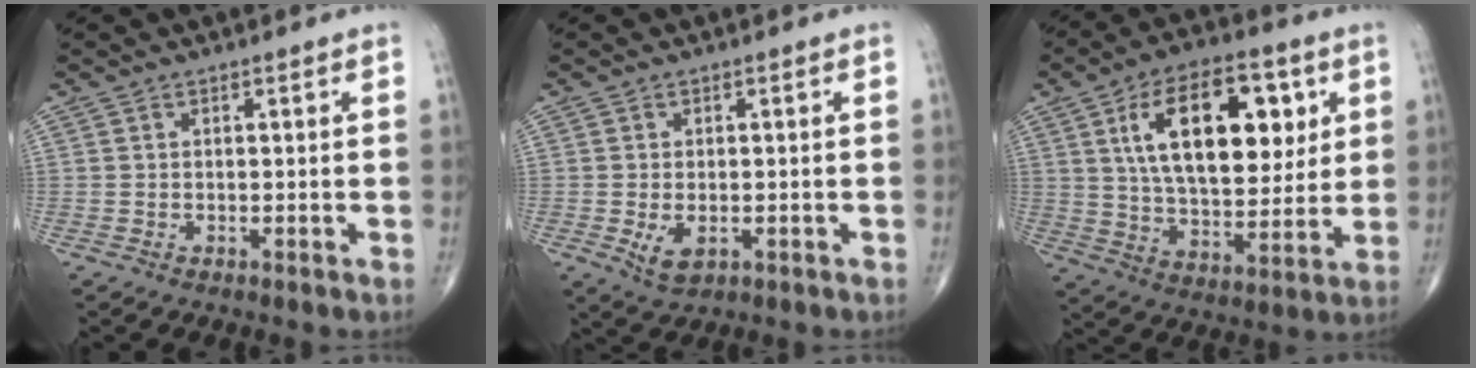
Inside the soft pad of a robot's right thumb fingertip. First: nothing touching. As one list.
[{"total": 4.0, "force": [-1.0, 2.3, 3.1], "torque": [-0.051, -0.007, -0.008]}, {"total": 21.2, "force": [6.4, 11.0, 16.9], "torque": [-0.236, -0.018, 0.108]}]